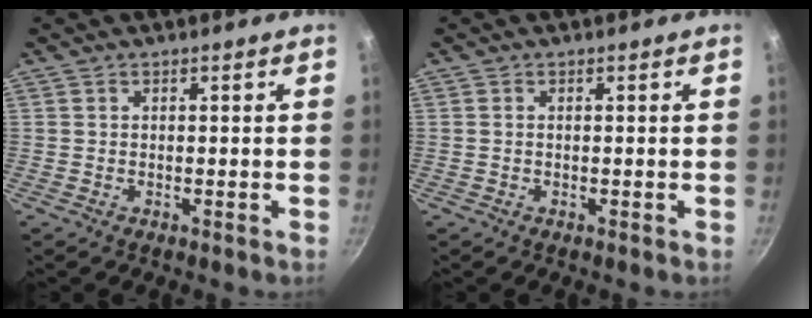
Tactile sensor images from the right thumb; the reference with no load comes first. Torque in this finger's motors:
{"motor_torque": [0.23, 0.03, -0.09, 0.50, -0.01]}